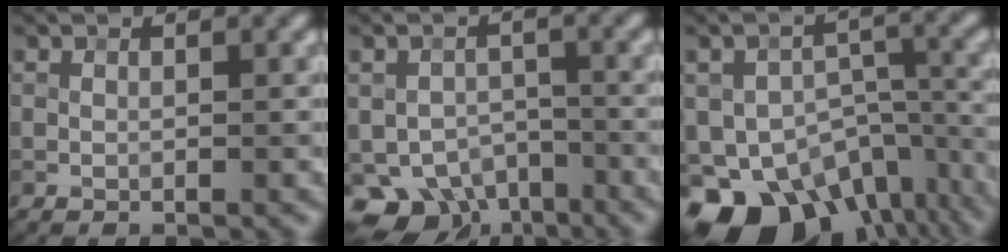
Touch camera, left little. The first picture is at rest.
{"total": 6.2, "force": [-4.1, 3.7, 2.8], "torque": [-0.034, -0.015, -0.066]}
{"total": 16.0, "force": [-10.0, 9.6, 7.9], "torque": [-0.156, -0.041, -0.122]}